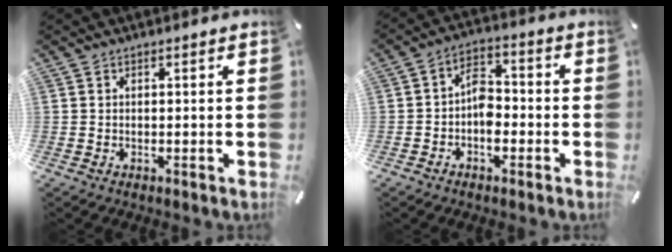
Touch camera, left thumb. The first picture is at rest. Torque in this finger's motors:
{"motor_torque": [0.88, 1.31, 0.03, 0.12, 0.03]}